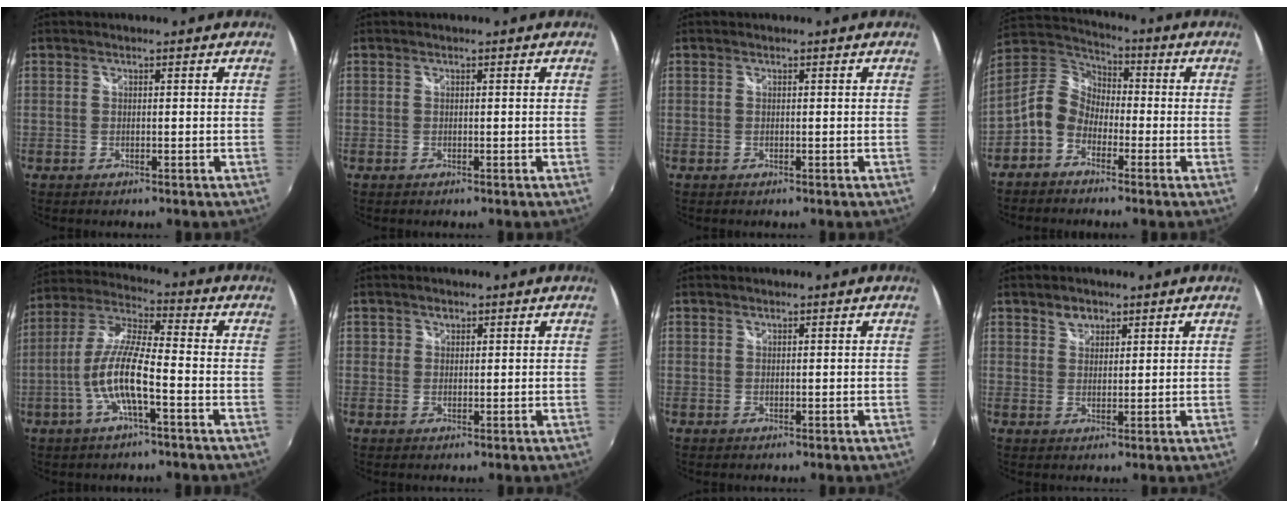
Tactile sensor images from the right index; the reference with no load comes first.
{"total": 0.0}
{"total": 0.0}
{"total": 8.9, "force": [-3.8, 6.6, 4.6], "torque": [-0.105, 0.025, -0.085]}
{"total": 11.0, "force": [-3.7, 1.9, 10.2], "torque": [-0.213, 0.001, -0.071]}
{"total": 1.4, "force": [0.5, 1.3, 0.2], "torque": [-0.003, 0.003, 0.007]}
{"total": 0.0}
{"total": 3.0, "force": [2.0, 2.1, 0.8], "torque": [-0.006, 0.006, 0.034]}